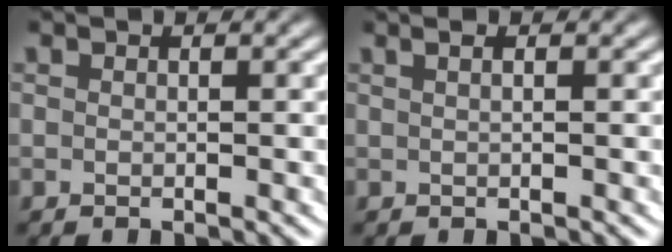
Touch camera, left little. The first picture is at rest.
{"total": 1.9, "force": [0.9, 0.5, 1.6], "torque": [-0.008, 0.016, 0.009]}